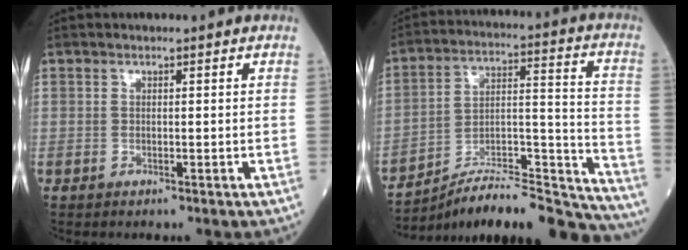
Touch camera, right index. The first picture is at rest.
{"total": 23.4, "force": [-22.1, 1.7, 7.3], "torque": [-0.072, 0.031, -0.339]}